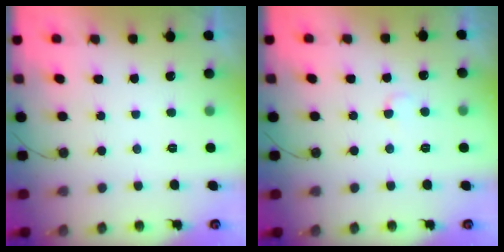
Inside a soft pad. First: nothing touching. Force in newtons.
{"total": 3.5, "press": 3.5, "slide": 0.3}